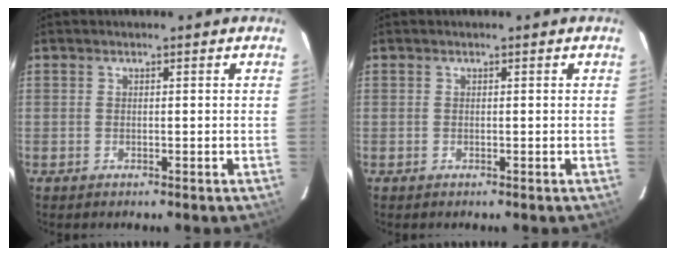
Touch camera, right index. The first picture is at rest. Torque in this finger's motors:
{"motor_torque": [0.00, 0.00, 0.00, 0.00]}